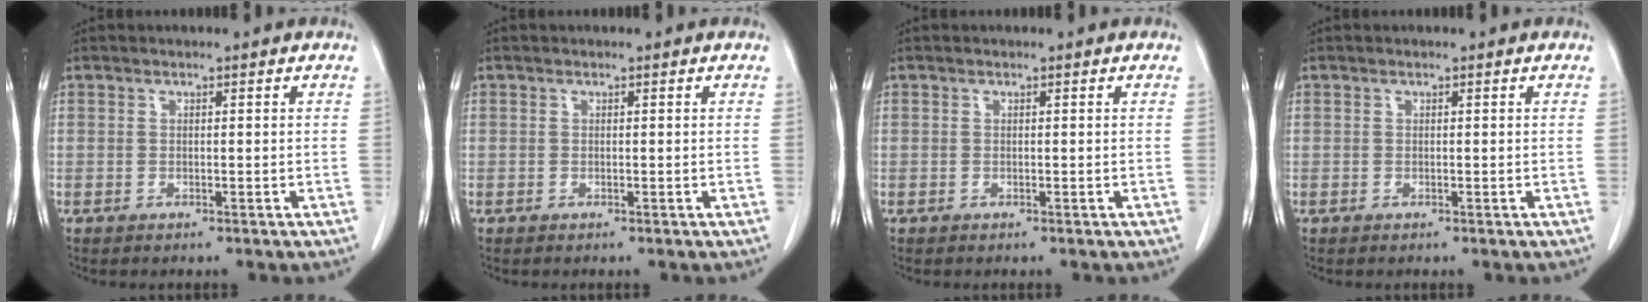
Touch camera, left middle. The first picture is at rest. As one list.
[{"total": 0.0}, {"total": 0.0}, {"total": 0.0}]